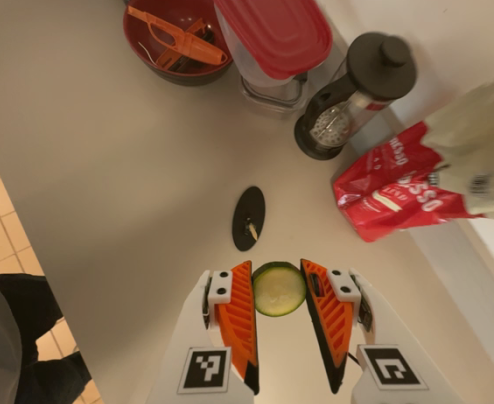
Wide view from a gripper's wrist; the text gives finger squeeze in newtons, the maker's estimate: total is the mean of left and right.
{"total": 9.1, "left": 9.3, "right": 8.9}